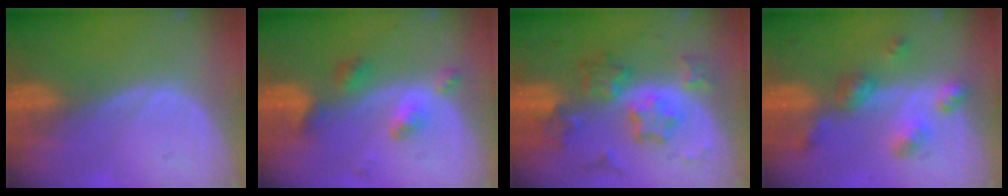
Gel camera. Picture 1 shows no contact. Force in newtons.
{"total": 5.4, "press": 4.6, "slide": 2.7}
{"total": 8.3, "press": 8.3, "slide": 0.6}
{"total": 6.3, "press": 5.5, "slide": 3.1}